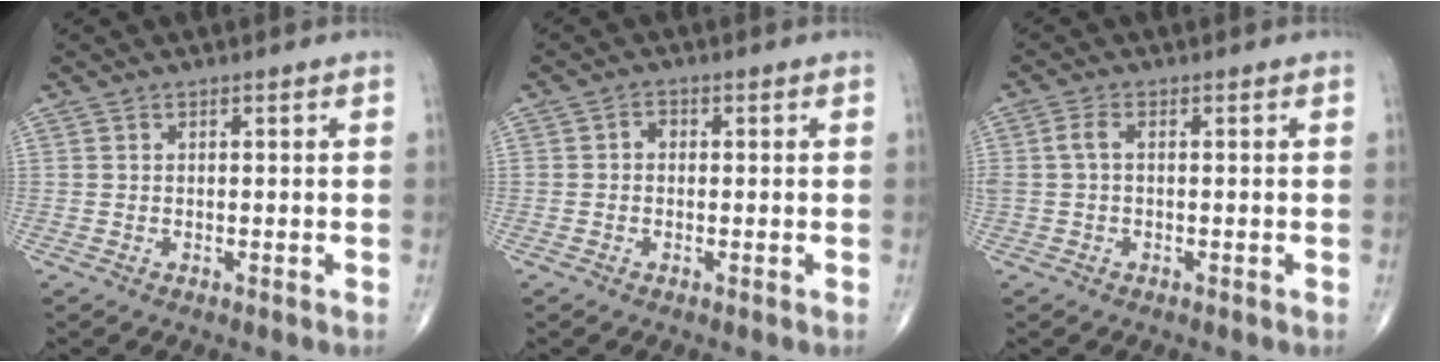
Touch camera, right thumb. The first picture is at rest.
{"total": 1.5, "force": [-0.1, 1.2, 0.9], "torque": [-0.004, 0.005, -0.007]}
{"total": 2.6, "force": [0.2, 1.3, 2.2], "torque": [-0.060, 0.009, 0.003]}